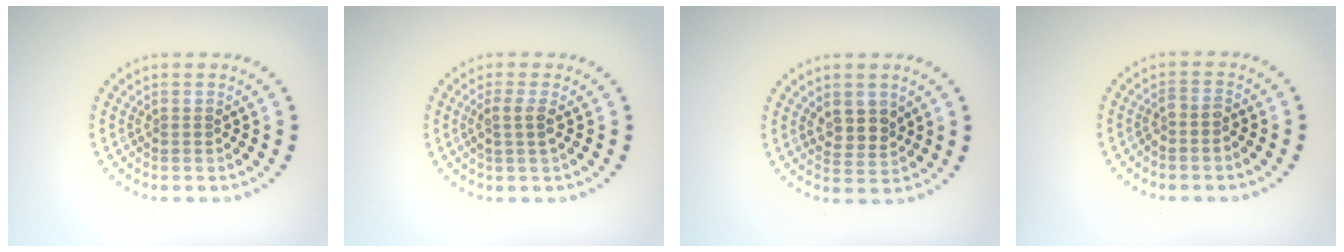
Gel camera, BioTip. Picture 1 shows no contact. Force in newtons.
{"total": 1.5, "press": 1.3, "slide": 0.8}
{"total": 2.5, "press": 2.3, "slide": 1.0}
{"total": 1.1, "press": 0.9, "slide": 0.6}